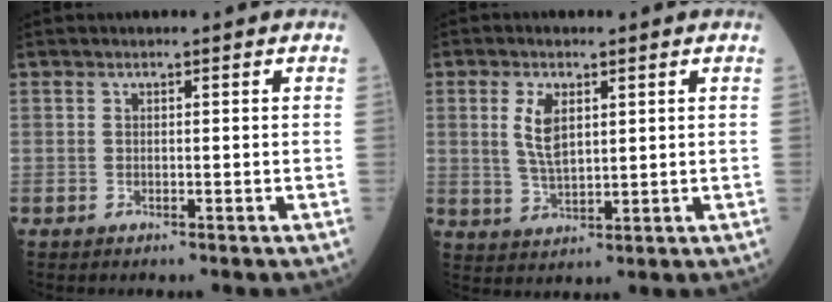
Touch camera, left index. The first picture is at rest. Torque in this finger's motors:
{"motor_torque": [0.96, 0.00, 0.50, 0.08]}